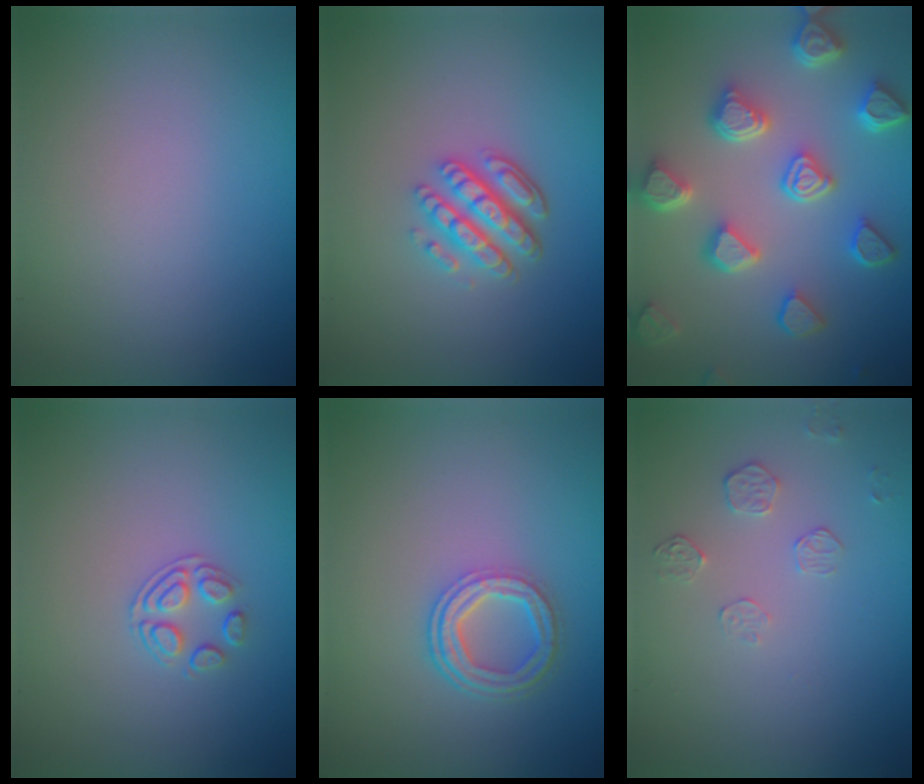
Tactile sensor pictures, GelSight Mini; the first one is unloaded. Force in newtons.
{"total": 3.9, "press": 3.1, "slide": 2.3}
{"total": 6.6, "press": 5.2, "slide": 4.0}
{"total": 1.8, "press": 1.2, "slide": 1.4}
{"total": 3.8, "press": 2.9, "slide": 2.5}
{"total": 1.5, "press": 0.8, "slide": 1.3}